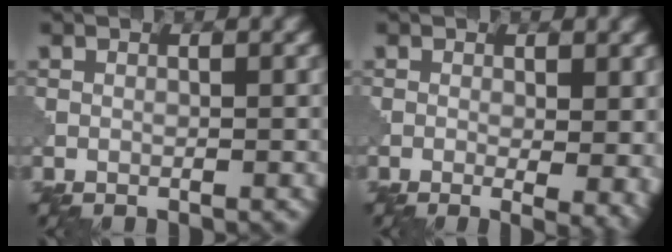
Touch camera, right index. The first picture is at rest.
{"total": 4.6, "force": [-0.5, 1.6, 4.3], "torque": [-0.054, -0.013, -0.003]}